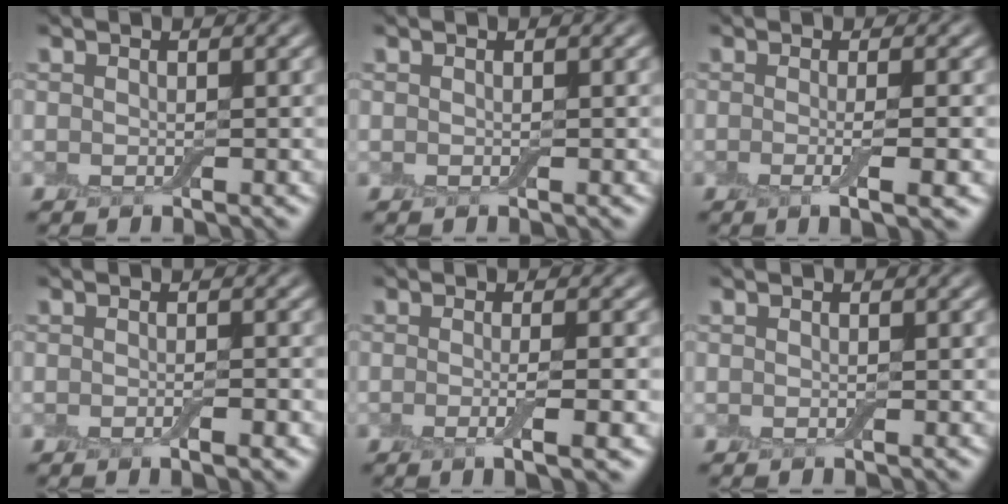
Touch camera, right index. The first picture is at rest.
{"total": 0.0}
{"total": 3.4, "force": [-0.5, 0.8, 3.2], "torque": [-0.045, -0.008, -0.010]}
{"total": 1.6, "force": [-0.6, 0.2, 1.5], "torque": [-0.019, -0.002, -0.009]}
{"total": 3.4, "force": [-0.6, 0.8, 3.2], "torque": [-0.045, -0.007, -0.012]}
{"total": 0.0}